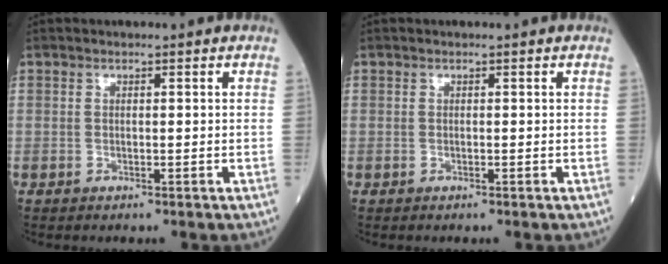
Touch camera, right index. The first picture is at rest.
{"total": 0.0}